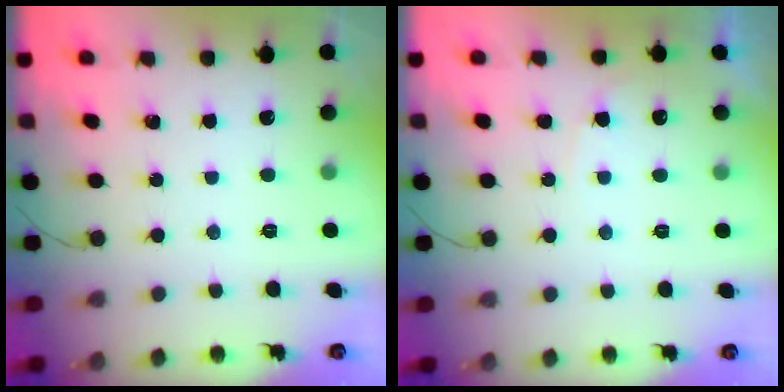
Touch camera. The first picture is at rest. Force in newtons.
{"total": 4.2, "press": 4.2, "slide": 0.3}